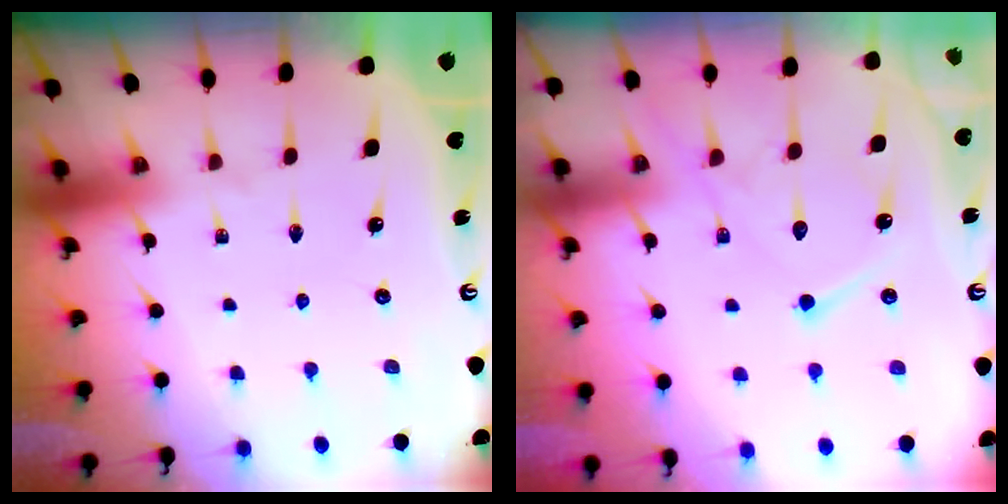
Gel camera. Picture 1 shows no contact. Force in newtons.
{"total": 14.7, "press": 14.6, "slide": 1.2}